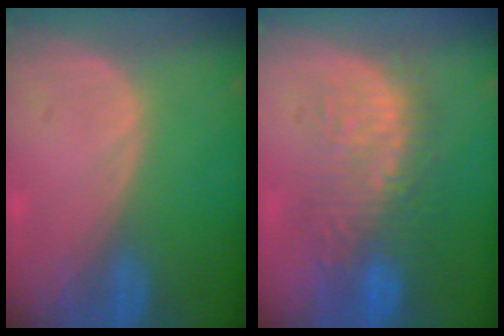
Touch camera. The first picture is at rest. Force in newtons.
{"total": 10.0, "press": 9.3, "slide": 3.8}